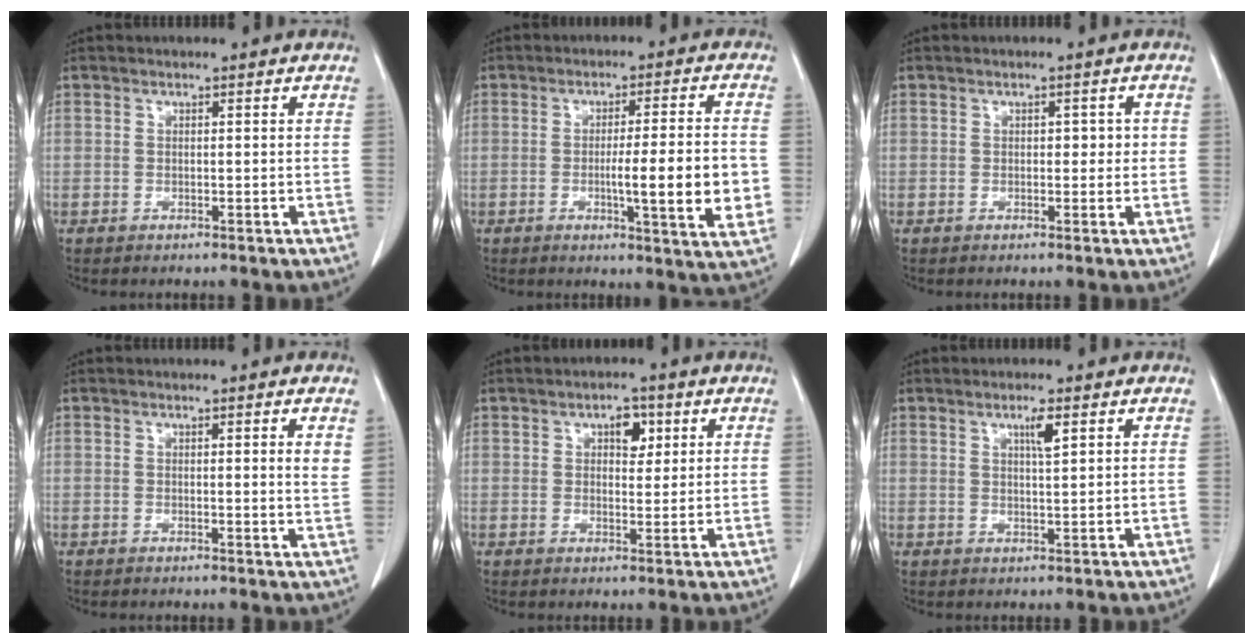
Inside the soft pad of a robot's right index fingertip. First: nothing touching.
{"total": 11.2, "force": [-1.8, 0.4, 11.1], "torque": [-0.156, -0.011, -0.027]}
{"total": 1.9, "force": [0.1, 1.3, 1.5], "torque": [-0.015, 0.010, 0.001]}
{"total": 2.0, "force": [0.9, -0.1, 1.8], "torque": [-0.024, -0.004, 0.009]}
{"total": 3.7, "force": [1.6, 1.9, 2.7], "torque": [-0.037, 0.005, 0.023]}
{"total": 2.8, "force": [1.4, 0.1, 2.4], "torque": [-0.043, -0.003, 0.024]}